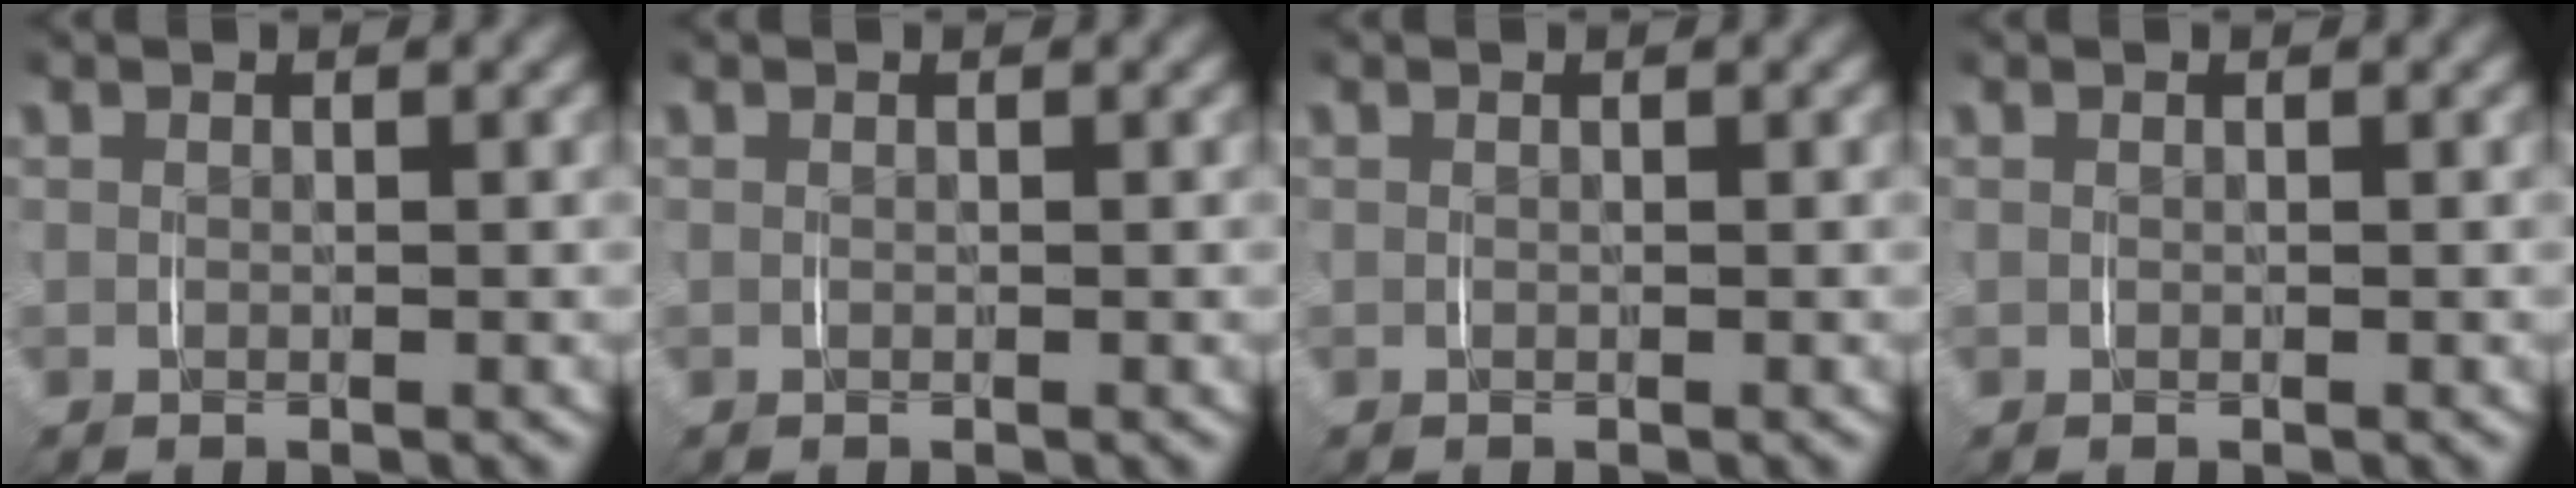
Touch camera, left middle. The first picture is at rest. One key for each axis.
{"total": 0.0}
{"total": 0.0}
{"total": 0.0}